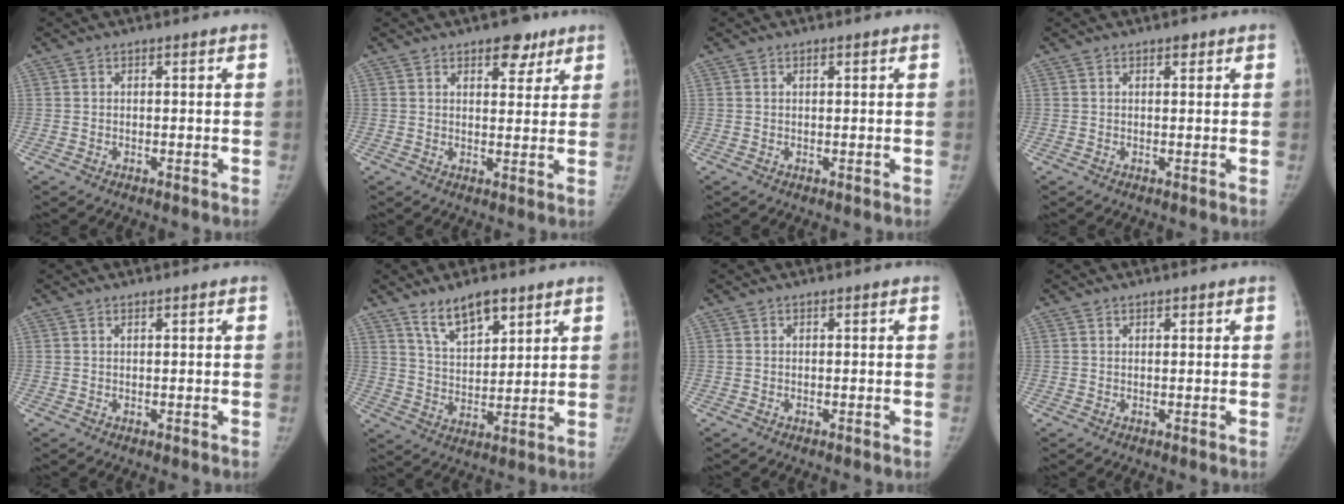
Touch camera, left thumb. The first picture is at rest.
{"total": 5.8, "force": [3.6, 3.1, 3.3], "torque": [-0.015, -0.016, 0.047]}
{"total": 0.6, "force": [0.3, 0.2, 0.4], "torque": [-0.008, -0.001, 0.006]}
{"total": 1.0, "force": [0.6, 0.5, 0.6], "torque": [-0.003, -0.002, 0.008]}
{"total": 0.0}
{"total": 9.5, "force": [6.5, 4.0, 5.7], "torque": [-0.079, -0.041, 0.122]}
{"total": 0.0}
{"total": 0.6, "force": [0.5, 0.3, 0.2], "torque": [-0.002, -0.002, 0.006]}